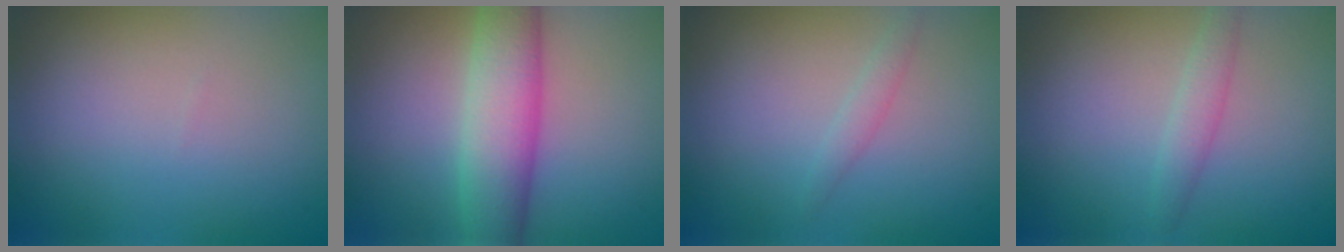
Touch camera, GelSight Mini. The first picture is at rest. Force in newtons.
{"total": 6.9, "press": 6.9, "slide": 0.0}
{"total": 1.1, "press": 1.1, "slide": 0.0}
{"total": 1.8, "press": 1.8, "slide": 0.1}